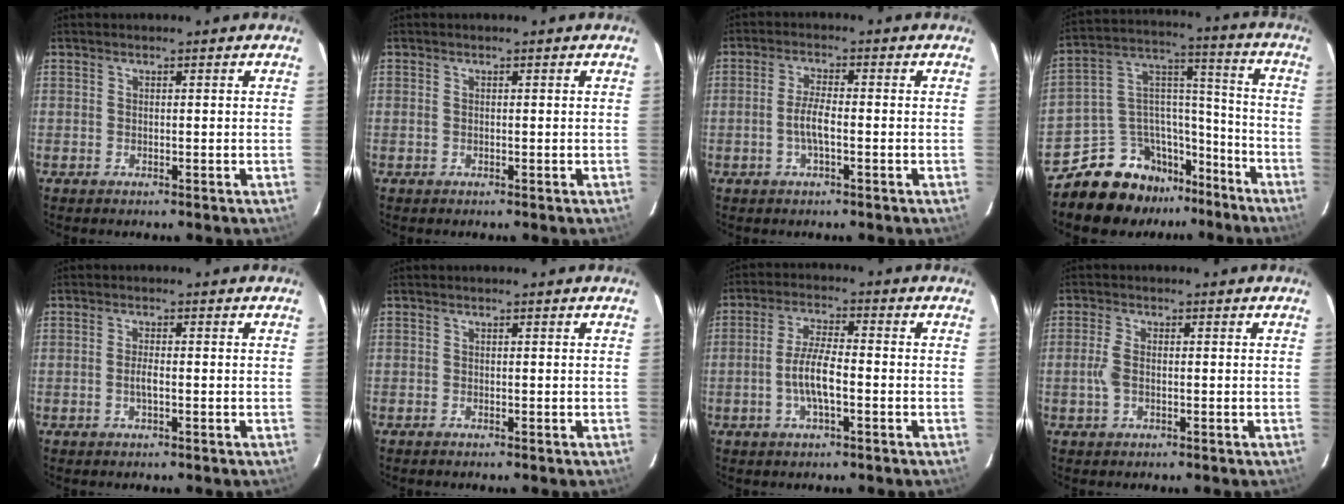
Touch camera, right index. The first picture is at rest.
{"total": 0.0}
{"total": 4.0, "force": [-1.2, 1.0, 3.7], "torque": [-0.077, 0.001, -0.022]}
{"total": 15.3, "force": [-12.1, 8.5, 4.1], "torque": [-0.087, 0.070, -0.191]}
{"total": 1.7, "force": [-0.5, 0.4, 1.6], "torque": [-0.031, -0.001, -0.010]}
{"total": 0.0}
{"total": 6.6, "force": [-1.9, 1.7, 6.1], "torque": [-0.121, 0.002, -0.036]}
{"total": 3.1, "force": [-0.5, 1.6, 2.7], "torque": [-0.064, 0.002, -0.009]}